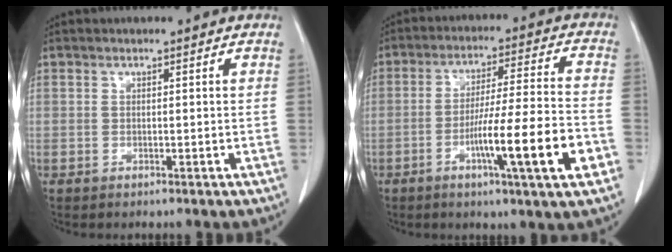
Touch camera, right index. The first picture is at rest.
{"total": 13.9, "force": [-5.0, -0.2, 13.0], "torque": [-0.214, -0.009, -0.082]}